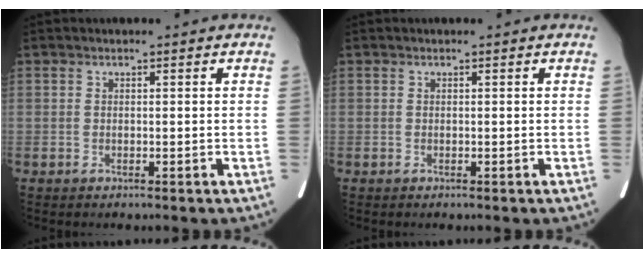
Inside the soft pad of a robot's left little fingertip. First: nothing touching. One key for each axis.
{"total": 0.0}